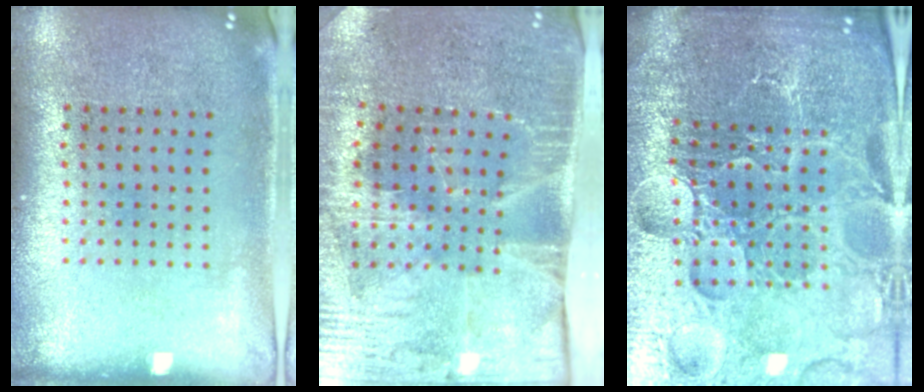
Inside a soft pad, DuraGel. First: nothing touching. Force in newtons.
{"total": 4.3, "press": 3.6, "slide": 2.3}
{"total": 6.3, "press": 5.6, "slide": 2.9}